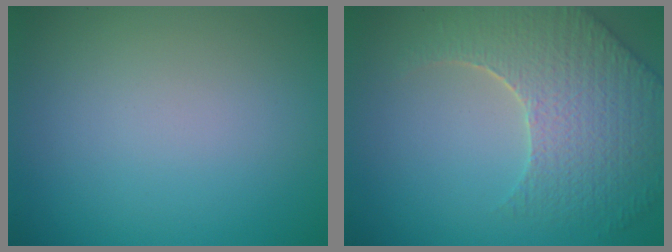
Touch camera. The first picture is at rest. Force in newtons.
{"total": 6.6, "press": 5.4, "slide": 3.8}